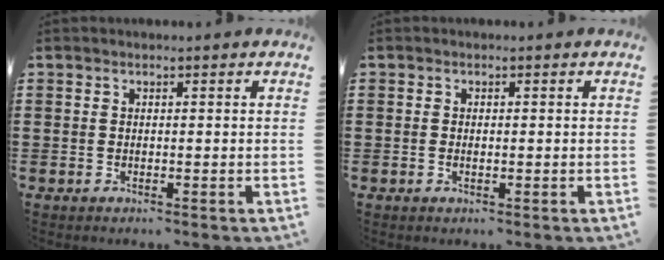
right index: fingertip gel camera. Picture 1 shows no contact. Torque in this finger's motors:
{"motor_torque": [-0.66, 1.25, -0.02, 0.00]}